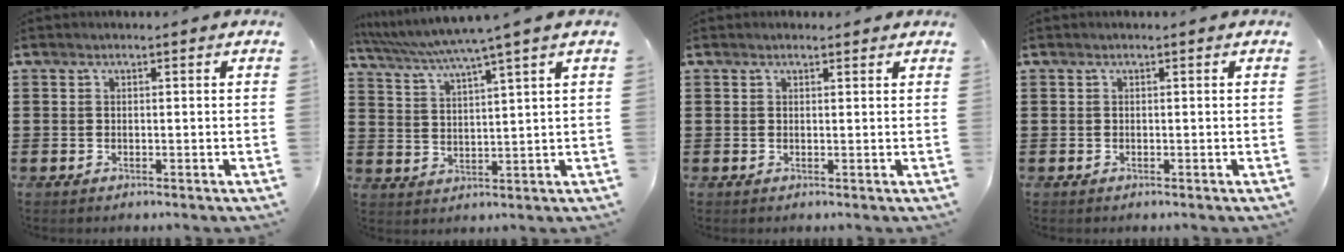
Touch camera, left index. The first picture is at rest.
{"total": 4.8, "force": [3.9, -1.2, 2.5], "torque": [-0.064, -0.031, 0.061]}
{"total": 0.9, "force": [0.8, 0.3, 0.2], "torque": [-0.005, 0.002, 0.016]}
{"total": 0.0}